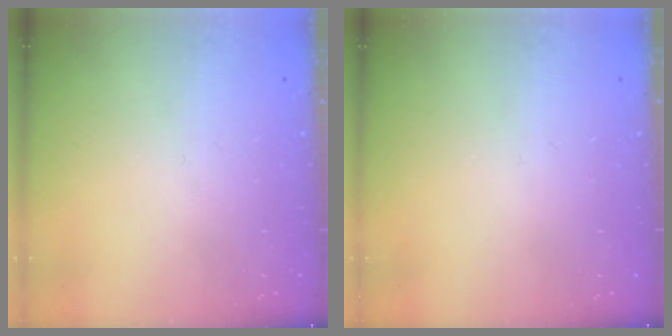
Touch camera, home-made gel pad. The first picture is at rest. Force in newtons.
{"total": 0.0}